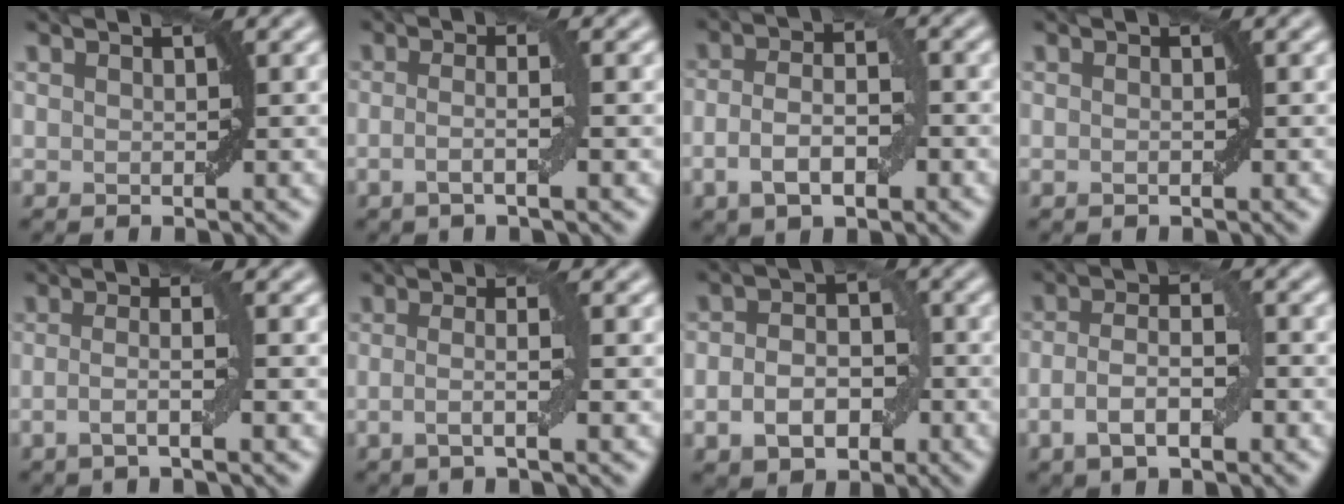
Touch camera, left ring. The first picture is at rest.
{"total": 2.8, "force": [-0.5, 0.6, 2.7], "torque": [-0.043, -0.002, -0.015]}
{"total": 4.7, "force": [-1.4, 2.1, 3.9], "torque": [-0.074, 0.003, -0.030]}
{"total": 0.6, "force": [-0.2, 0.0, 0.5], "torque": [-0.009, 0.000, -0.003]}
{"total": 3.0, "force": [-0.7, 0.6, 2.8], "torque": [-0.047, 0.001, -0.020]}
{"total": 3.1, "force": [-0.4, 0.7, 3.0], "torque": [-0.050, -0.005, -0.012]}
{"total": 5.2, "force": [-1.6, 3.5, 3.5], "torque": [-0.056, 0.002, -0.031]}
{"total": 4.5, "force": [-1.5, 1.7, 3.9], "torque": [-0.073, 0.004, -0.033]}